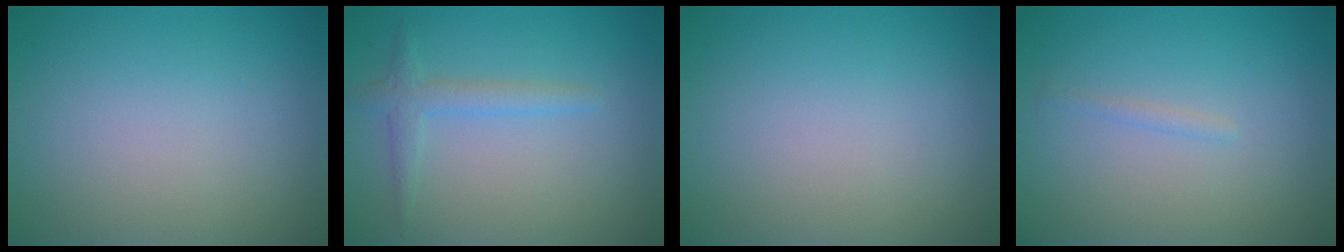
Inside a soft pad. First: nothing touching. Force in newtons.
{"total": 1.9, "press": 1.9, "slide": 0.1}
{"total": 0.0}
{"total": 0.6, "press": 0.6, "slide": 0.0}